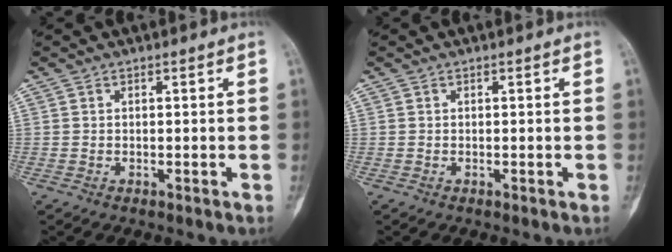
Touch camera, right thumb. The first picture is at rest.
{"total": 0.0}